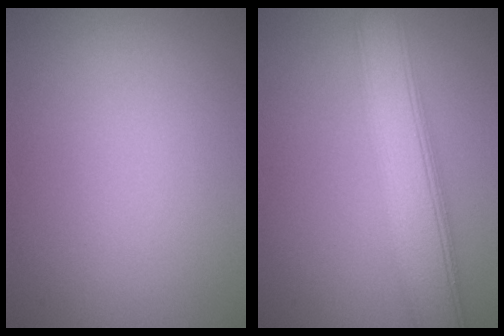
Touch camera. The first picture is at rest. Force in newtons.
{"total": 7.3, "press": 7.2, "slide": 0.7}